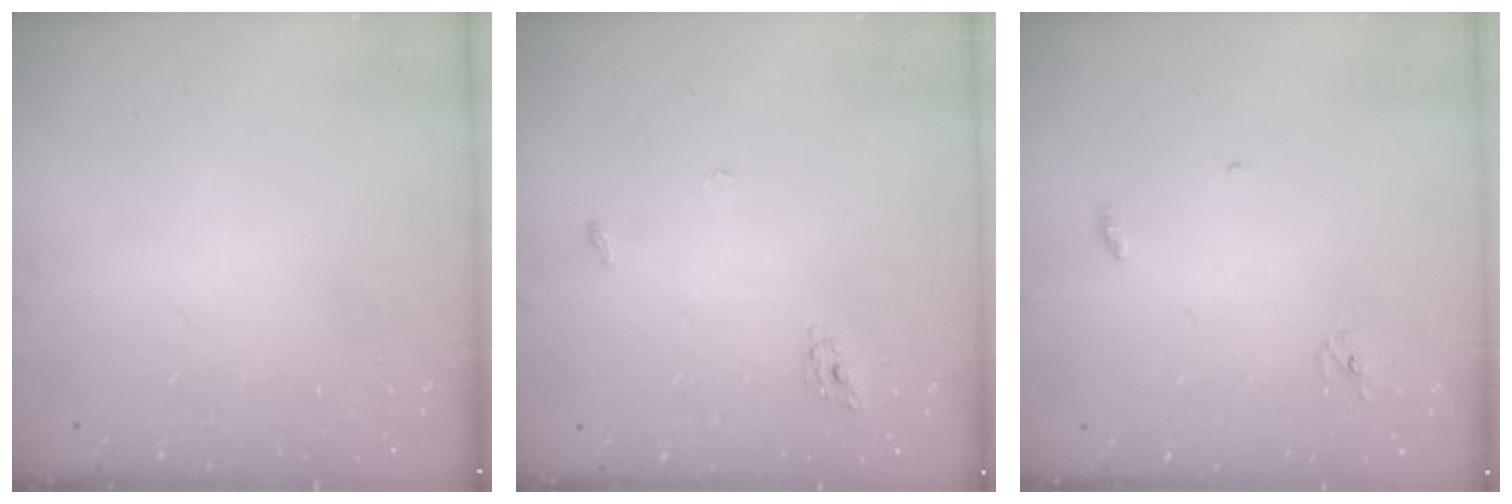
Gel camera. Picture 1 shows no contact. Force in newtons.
{"total": 3.3, "press": 3.3, "slide": 0.2}
{"total": 2.8, "press": 2.8, "slide": 0.2}